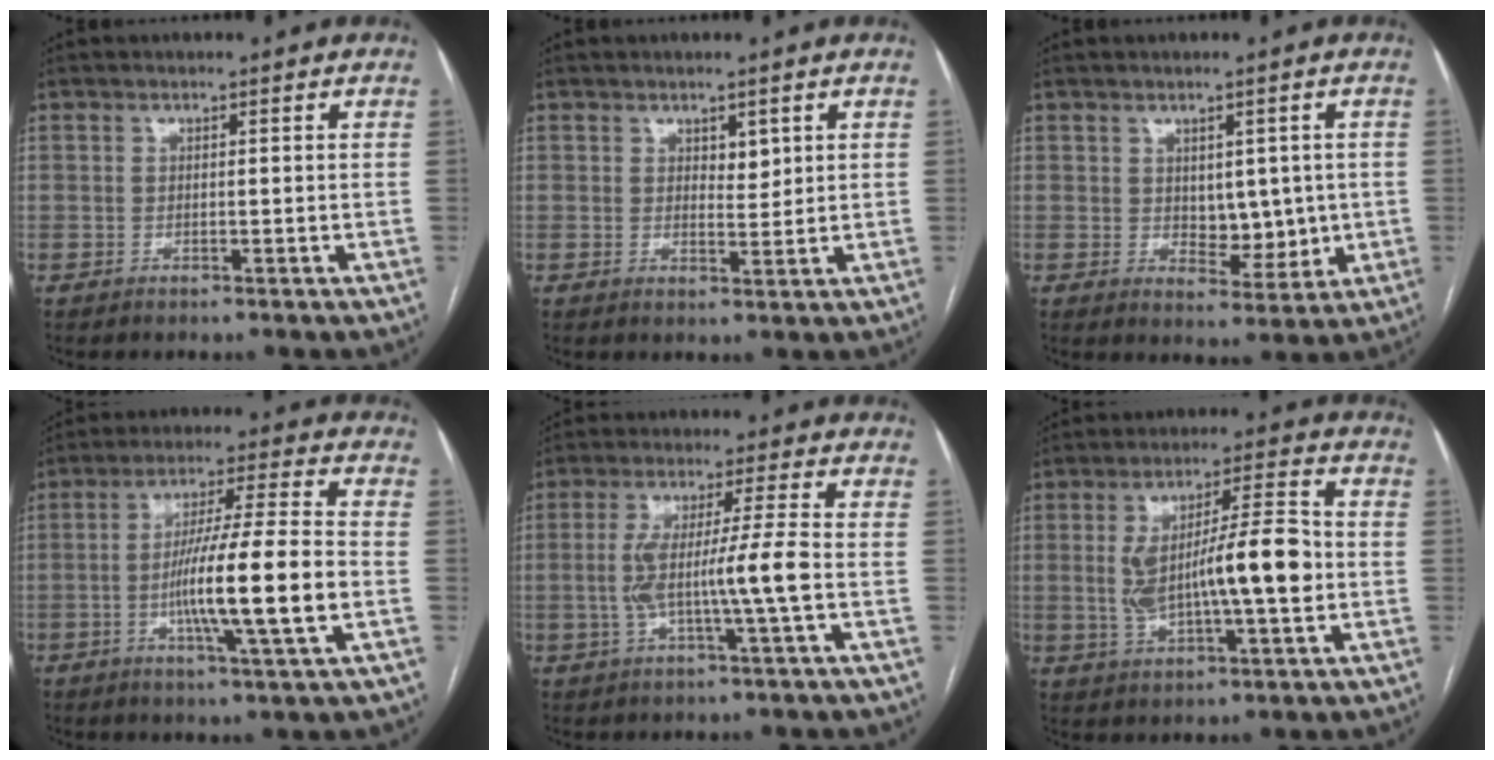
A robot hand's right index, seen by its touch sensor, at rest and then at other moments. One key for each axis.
{"total": 2.3, "fx": 1.1, "fy": 1.3, "fz": 1.6, "tx": -0.020, "ty": -0.003, "tz": 0.021}
{"total": 5.8, "fx": 0.3, "fy": 3.3, "fz": 4.7, "tx": -0.059, "ty": -0.003, "tz": 0.018}
{"total": 14.2, "fx": -2.9, "fy": -0.3, "fz": 13.9, "tx": -0.243, "ty": -0.004, "tz": -0.056}
{"total": 9.0, "fx": -1.4, "fy": -0.6, "fz": 8.9, "tx": -0.173, "ty": 0.008, "tz": -0.026}
{"total": 13.5, "fx": -0.7, "fy": 2.6, "fz": 13.2, "tx": -0.236, "ty": 0.019, "tz": -0.007}